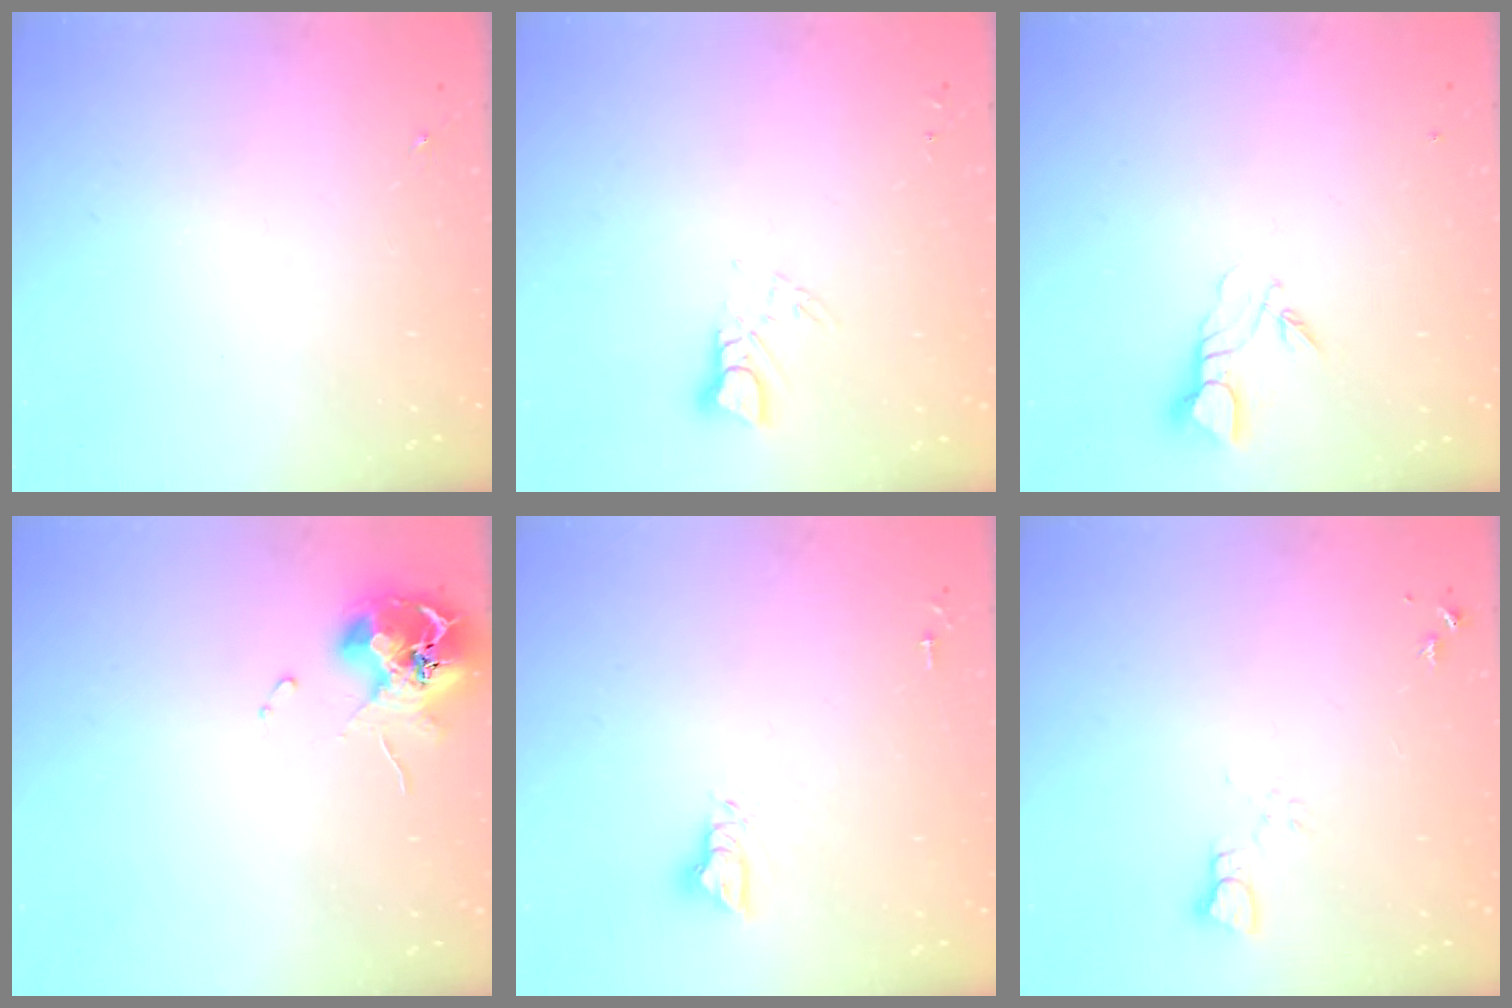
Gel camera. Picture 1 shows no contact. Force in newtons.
{"total": 3.6, "press": 3.6, "slide": 0.2}
{"total": 3.7, "press": 3.7, "slide": 0.1}
{"total": 12.3, "press": 12.2, "slide": 1.6}
{"total": 6.2, "press": 6.2, "slide": 0.3}
{"total": 3.5, "press": 3.5, "slide": 0.4}